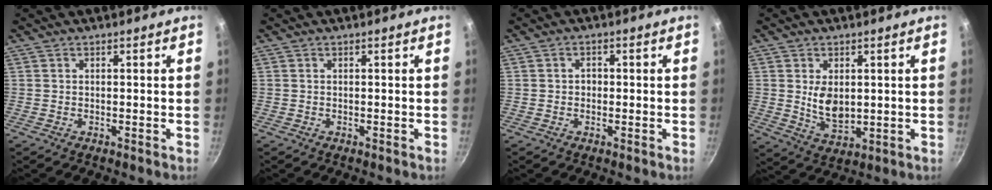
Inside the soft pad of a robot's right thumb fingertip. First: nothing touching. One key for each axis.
{"total": 0.0}
{"total": 1.6, "fx": -0.2, "fy": 1.4, "fz": 0.9, "tx": -0.009, "ty": 0.004, "tz": -0.006}
{"total": 6.8, "fx": 1.0, "fy": 4.2, "fz": 5.3, "tx": -0.082, "ty": -0.021, "tz": 0.029}